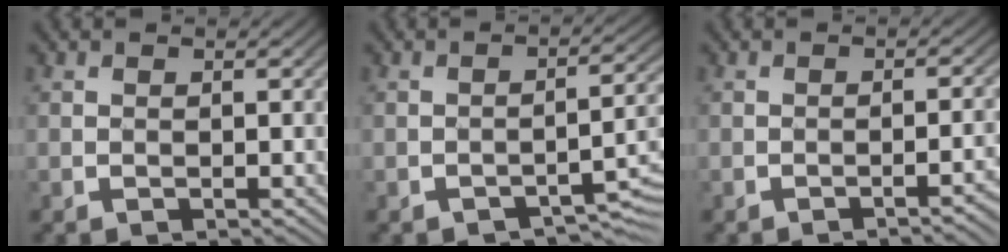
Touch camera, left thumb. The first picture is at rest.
{"total": 4.4, "force": [-2.9, 1.2, 3.0], "torque": [-0.040, 0.010, -0.044]}
{"total": 3.7, "force": [-1.8, 0.8, 3.1], "torque": [-0.027, 0.014, -0.032]}